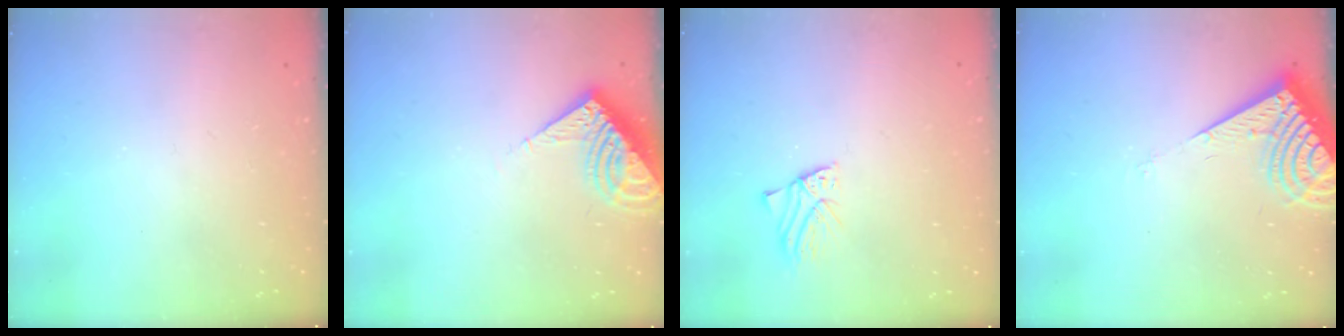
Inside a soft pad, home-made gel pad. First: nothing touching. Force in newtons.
{"total": 9.6, "press": 9.5, "slide": 1.0}
{"total": 1.8, "press": 1.8, "slide": 0.1}
{"total": 10.7, "press": 10.6, "slide": 1.1}